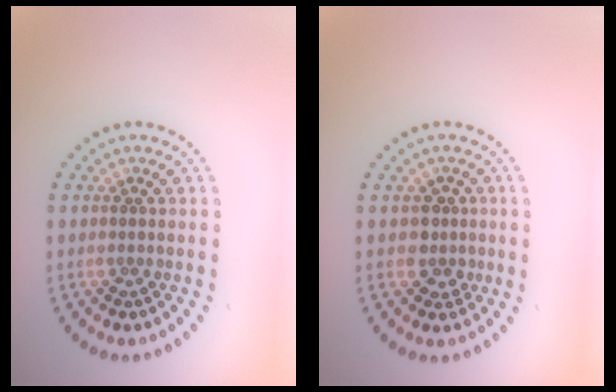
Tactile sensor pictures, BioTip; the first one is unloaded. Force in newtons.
{"total": 2.0, "press": 1.5, "slide": 1.3}